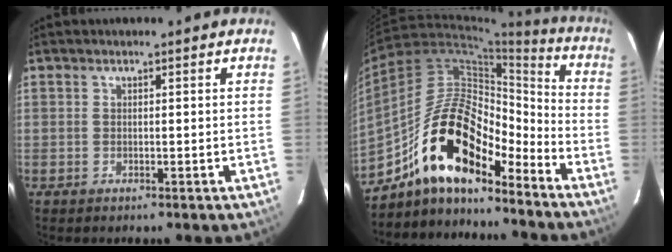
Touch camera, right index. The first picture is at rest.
{"total": 18.4, "force": [-13.0, 6.8, 11.0], "torque": [-0.197, 0.011, -0.242]}